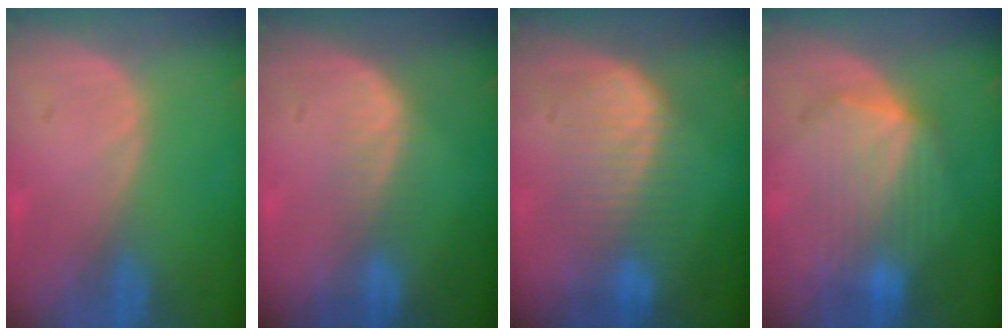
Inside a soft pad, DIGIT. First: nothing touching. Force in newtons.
{"total": 2.7, "press": 2.3, "slide": 1.5}
{"total": 6.9, "press": 6.9, "slide": 0.5}
{"total": 7.9, "press": 7.9, "slide": 0.2}